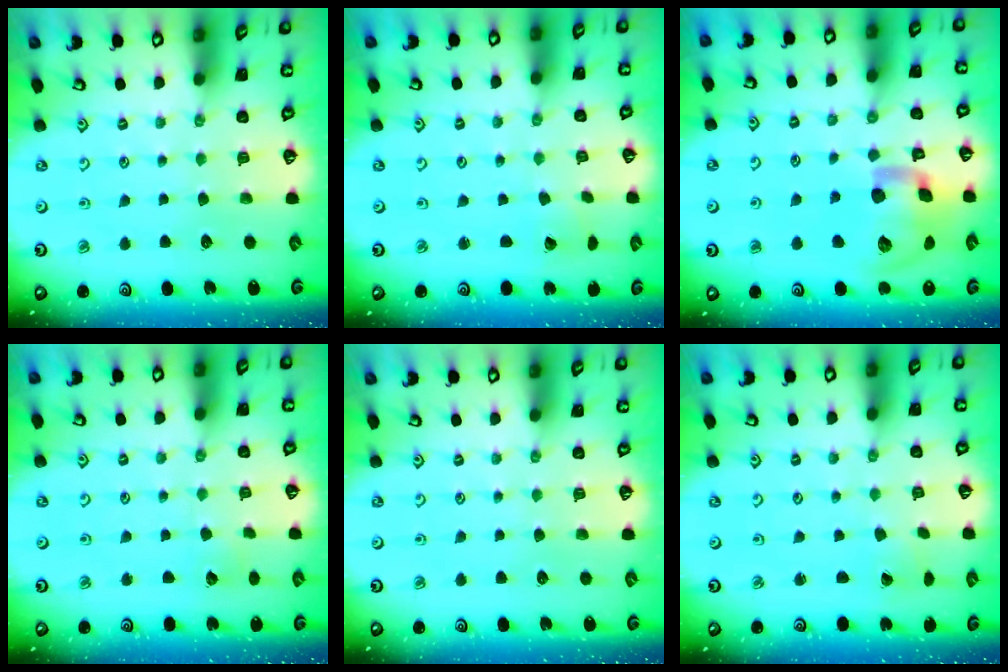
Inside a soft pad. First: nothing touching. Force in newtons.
{"total": 1.7, "press": 1.7, "slide": 0.2}
{"total": 18.8, "press": 18.5, "slide": 2.9}
{"total": 2.9, "press": 2.9, "slide": 0.3}
{"total": 0.0}
{"total": 1.2, "press": 1.2, "slide": 0.1}